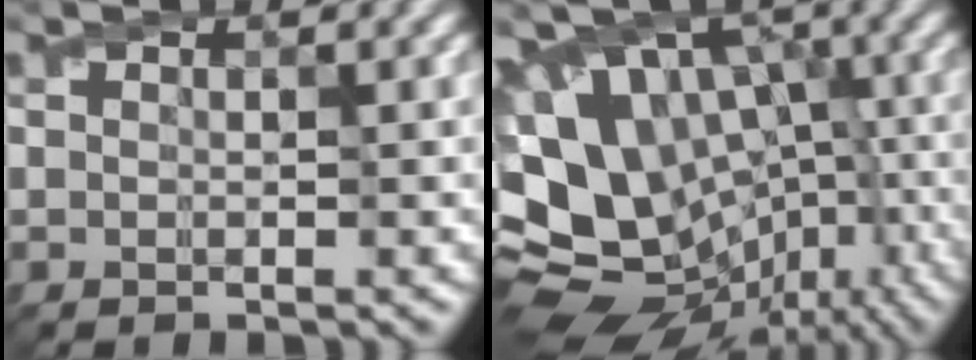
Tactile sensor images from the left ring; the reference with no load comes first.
{"total": 16.6, "force": [-2.0, 12.3, 11.0], "torque": [-0.181, 0.003, 0.001]}